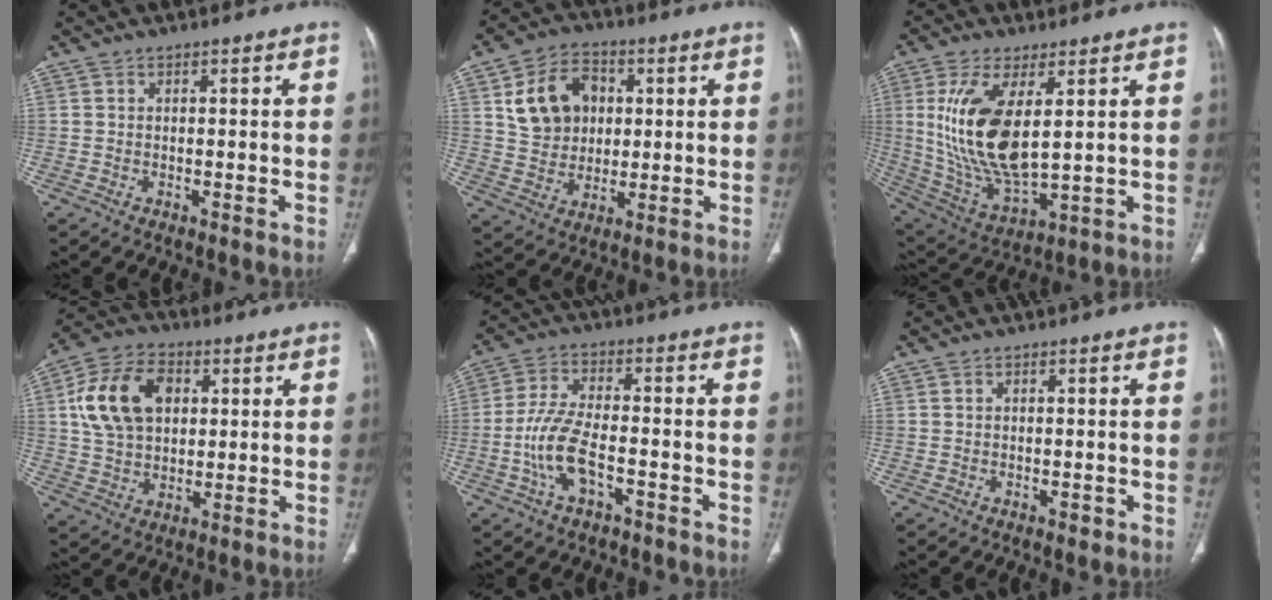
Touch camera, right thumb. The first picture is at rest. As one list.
[{"total": 12.7, "force": [3.3, 10.0, 7.1], "torque": [-0.093, 0.003, 0.061]}, {"total": 17.3, "force": [3.5, 7.4, 15.3], "torque": [-0.312, -0.025, 0.083]}, {"total": 14.9, "force": [3.6, 10.3, 10.2], "torque": [-0.174, 0.011, 0.064]}, {"total": 9.4, "force": [-3.3, 4.2, 7.7], "torque": [-0.167, 0.024, -0.063]}, {"total": 1.1, "force": [-0.4, 0.7, 0.7], "torque": [-0.007, 0.000, -0.006]}]